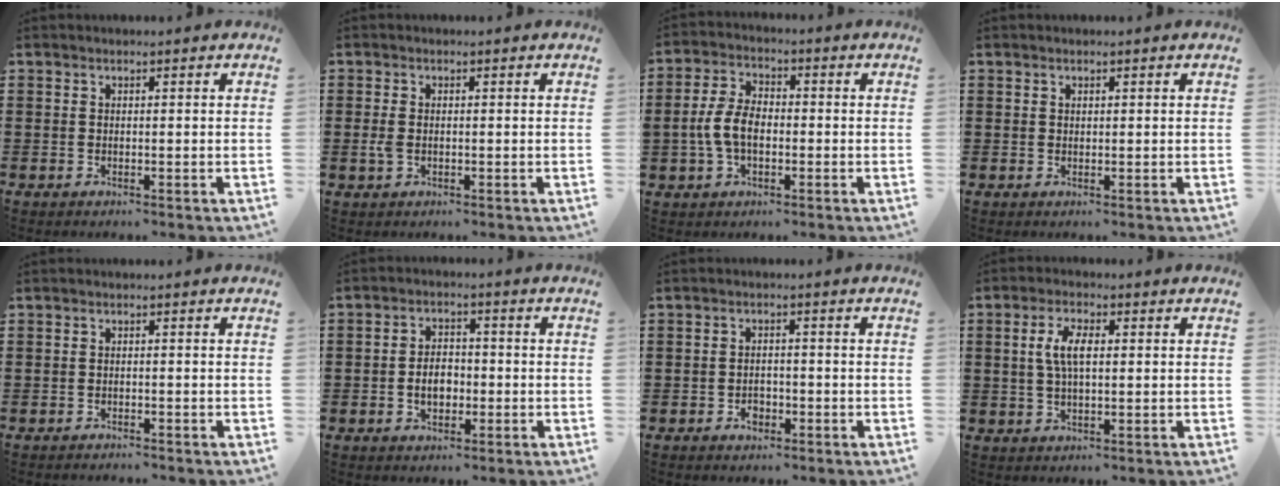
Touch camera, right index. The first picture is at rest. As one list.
[{"total": 2.1, "force": [-0.3, 1.3, 1.6], "torque": [-0.049, -0.003, -0.010]}, {"total": 6.4, "force": [-1.1, 3.9, 5.0], "torque": [-0.126, -0.001, -0.029]}, {"total": 0.5, "force": [0.3, 0.4, 0.1], "torque": [-0.002, 0.003, 0.006]}, {"total": 0.7, "force": [-0.7, 0.0, 0.0], "torque": [-0.001, -0.001, -0.014]}, {"total": 4.2, "force": [-1.1, 2.8, 2.9], "torque": [-0.050, 0.004, -0.023]}, {"total": 2.0, "force": [-1.1, 1.4, 1.0], "torque": [-0.021, 0.002, -0.024]}, {"total": 5.2, "force": [0.7, 2.2, 4.7], "torque": [-0.103, 0.008, 0.007]}]